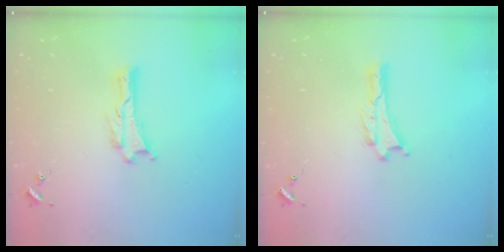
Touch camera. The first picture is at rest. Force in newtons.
{"total": 0.0}